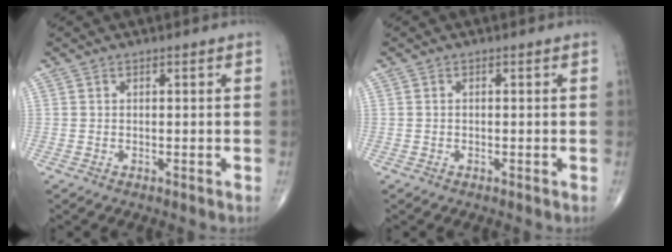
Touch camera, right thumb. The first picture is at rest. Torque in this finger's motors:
{"motor_torque": [-0.25, 0.01, 0.02, 0.12, 0.02]}